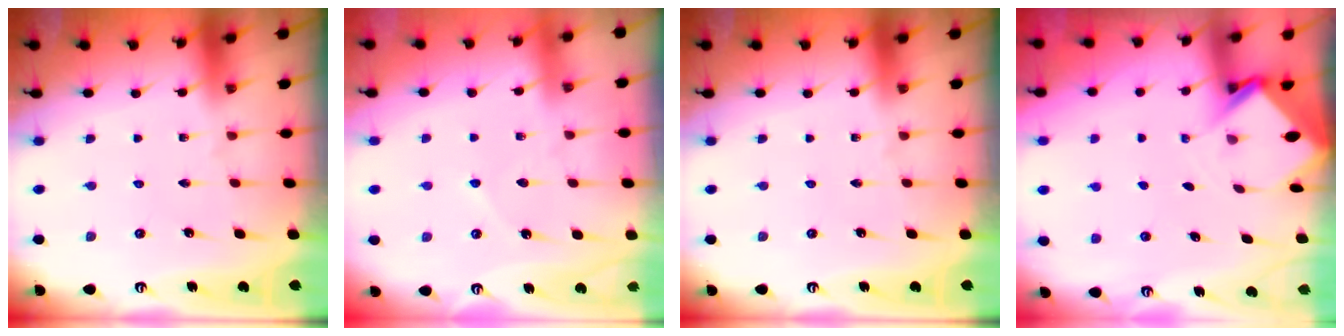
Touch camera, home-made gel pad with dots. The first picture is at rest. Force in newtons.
{"total": 3.3, "press": 3.3, "slide": 0.3}
{"total": 0.0}
{"total": 3.2, "press": 3.2, "slide": 0.2}